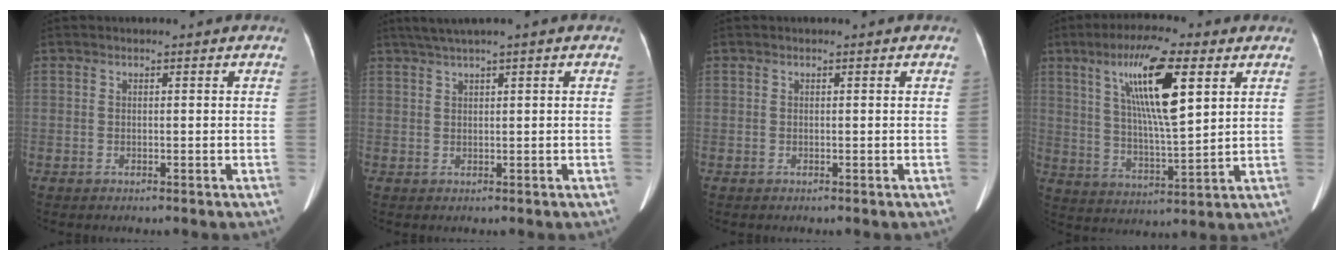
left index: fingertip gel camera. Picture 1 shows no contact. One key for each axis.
{"total": 3.3, "fx": 2.3, "fy": -0.5, "fz": 2.3, "tx": -0.049, "ty": 0.017, "tz": 0.047}
{"total": 0.0}
{"total": 13.3, "fx": 5.5, "fy": 2.0, "fz": 12.0, "tx": -0.225, "ty": 0.004, "tz": 0.098}